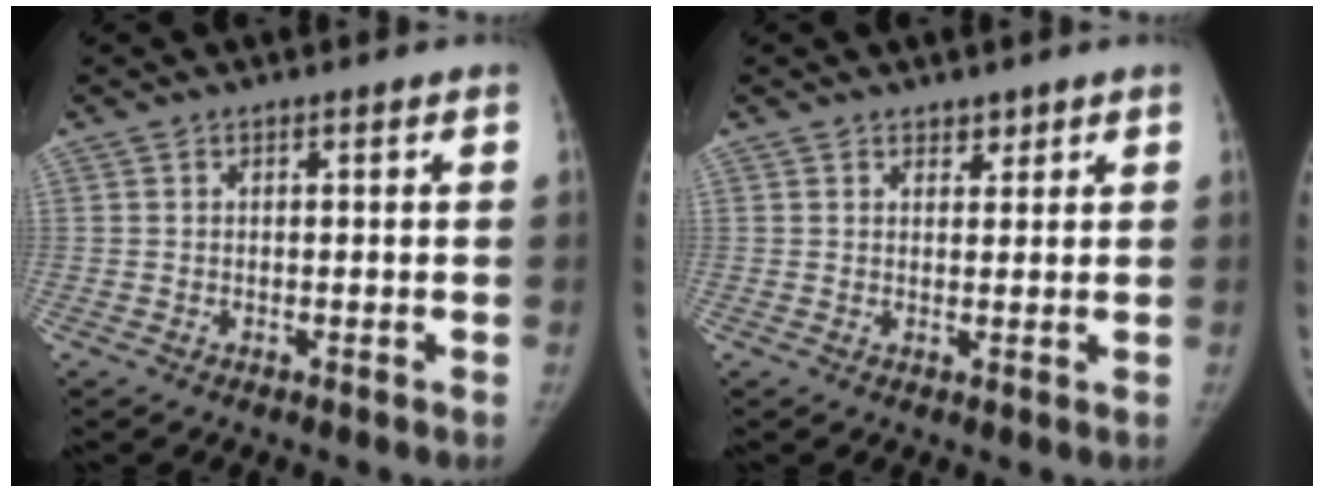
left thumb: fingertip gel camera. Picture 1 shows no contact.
{"total": 1.9, "force": [1.4, 1.1, 0.4], "torque": [0.010, -0.009, 0.018]}